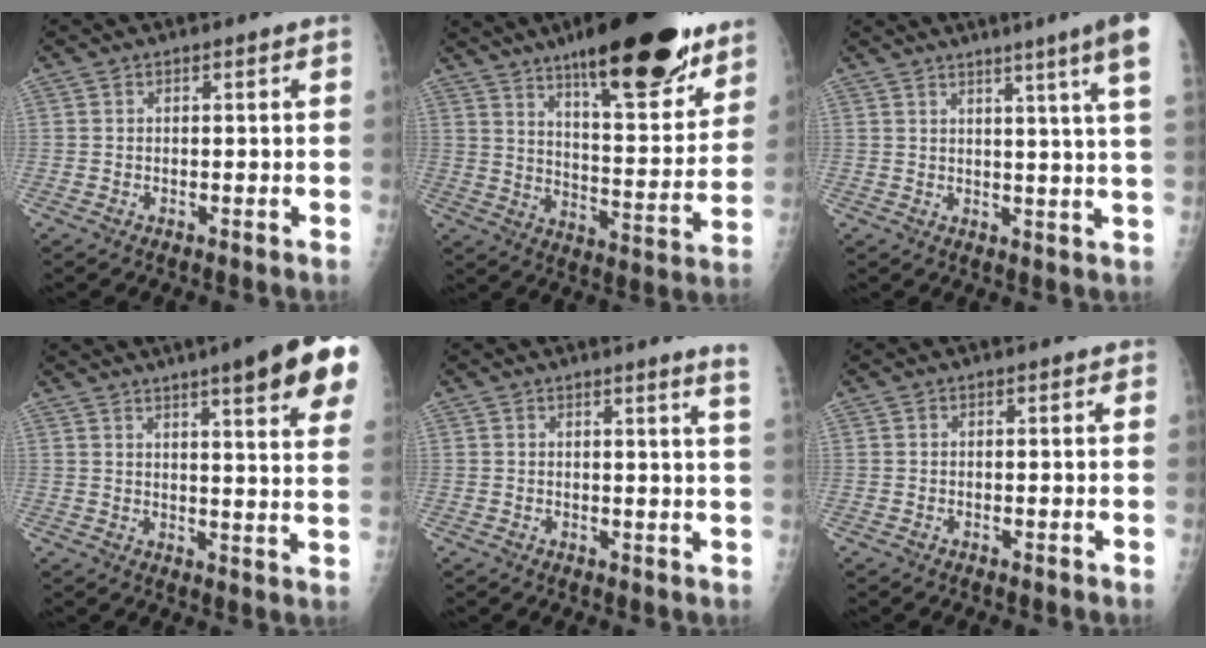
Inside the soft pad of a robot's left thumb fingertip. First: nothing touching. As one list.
[{"total": 25.6, "force": [17.0, 7.4, 17.7], "torque": [-0.222, -0.074, 0.257]}, {"total": 12.4, "force": [7.7, -1.1, 9.6], "torque": [-0.124, -0.032, 0.078]}, {"total": 18.1, "force": [10.5, 2.9, 14.4], "torque": [-0.170, -0.034, 0.124]}, {"total": 4.5, "force": [3.4, -1.1, 2.7], "torque": [-0.037, -0.026, 0.026]}, {"total": 0.0}]